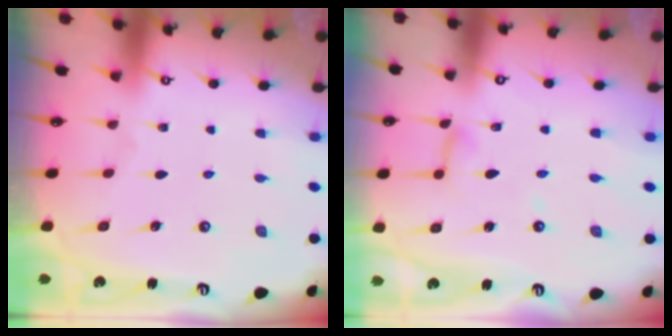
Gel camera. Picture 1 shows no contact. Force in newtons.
{"total": 5.3, "press": 5.2, "slide": 0.4}